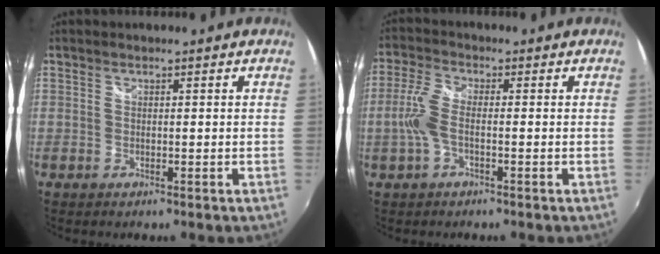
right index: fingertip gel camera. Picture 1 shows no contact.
{"total": 5.6, "force": [-1.2, 1.9, 5.2], "torque": [-0.120, 0.005, -0.025]}